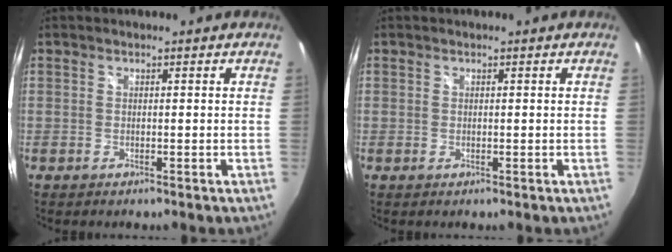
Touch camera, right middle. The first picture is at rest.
{"total": 0.0}